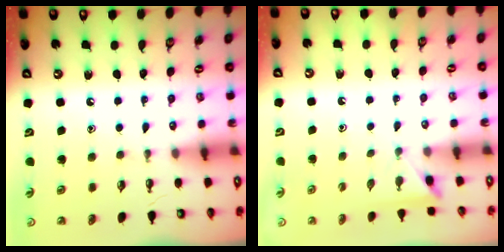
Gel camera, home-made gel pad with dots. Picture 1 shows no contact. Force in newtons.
{"total": 2.7, "press": 2.7, "slide": 0.2}